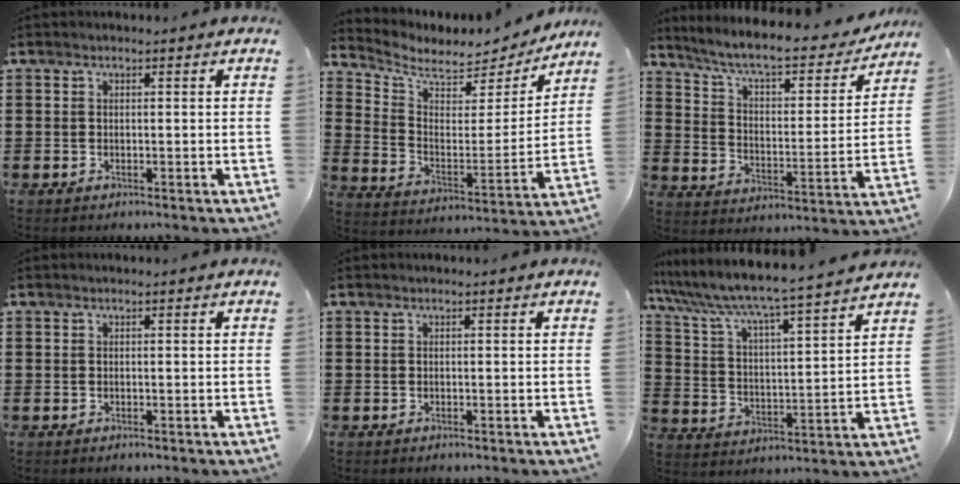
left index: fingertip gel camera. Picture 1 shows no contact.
{"total": 5.4, "force": [4.7, 2.2, 1.3], "torque": [-0.059, -0.039, 0.080]}
{"total": 7.4, "force": [6.3, 0.9, 3.7], "torque": [-0.099, -0.039, 0.103]}
{"total": 0.0}
{"total": 0.0}
{"total": 5.5, "force": [5.1, -0.5, 1.9], "torque": [-0.065, -0.048, 0.077]}